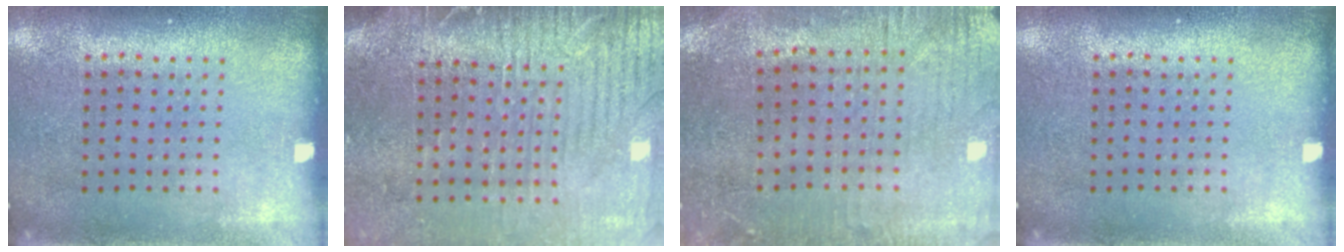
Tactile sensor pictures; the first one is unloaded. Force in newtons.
{"total": 3.7, "press": 3.4, "slide": 1.4}
{"total": 0.7, "press": 0.5, "slide": 0.5}
{"total": 0.0}